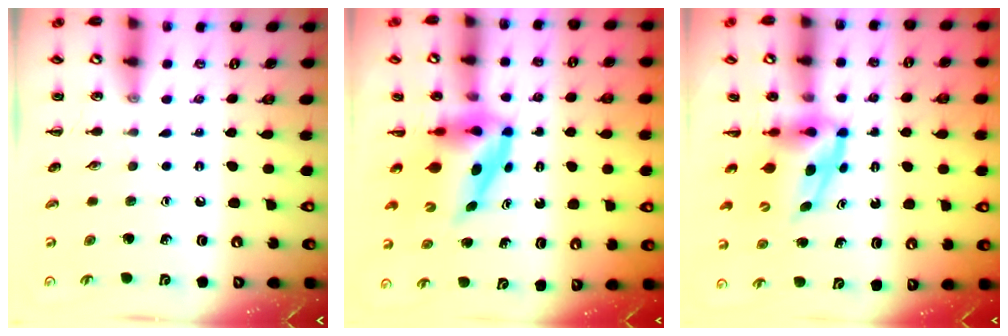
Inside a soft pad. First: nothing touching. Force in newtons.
{"total": 5.4, "press": 5.2, "slide": 1.6}
{"total": 5.3, "press": 5.3, "slide": 0.7}